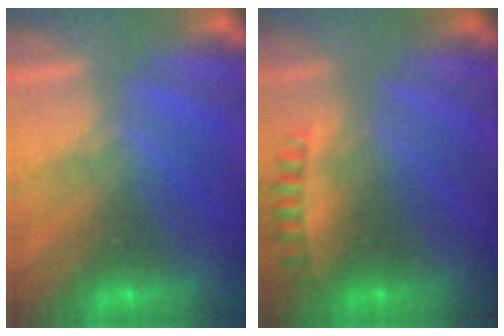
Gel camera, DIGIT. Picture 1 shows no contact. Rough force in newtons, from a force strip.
{"total": 2.5}